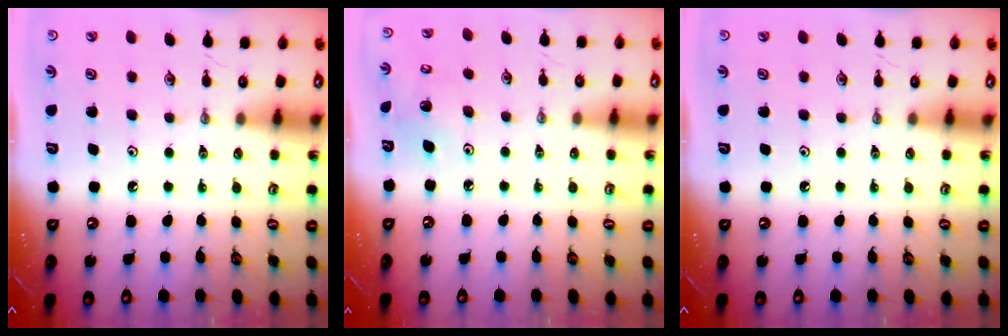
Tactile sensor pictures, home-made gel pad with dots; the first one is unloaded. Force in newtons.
{"total": 3.9, "press": 3.7, "slide": 1.3}
{"total": 0.0}